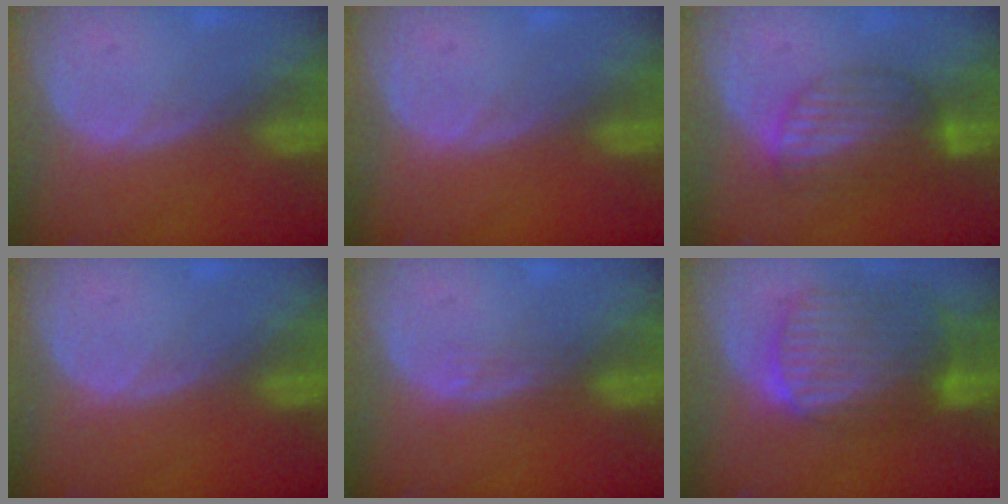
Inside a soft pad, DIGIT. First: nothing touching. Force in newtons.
{"total": 0.0}
{"total": 6.4, "press": 6.3, "slide": 1.2}
{"total": 0.0}
{"total": 1.1, "press": 1.1, "slide": 0.1}
{"total": 10.3, "press": 8.7, "slide": 5.5}